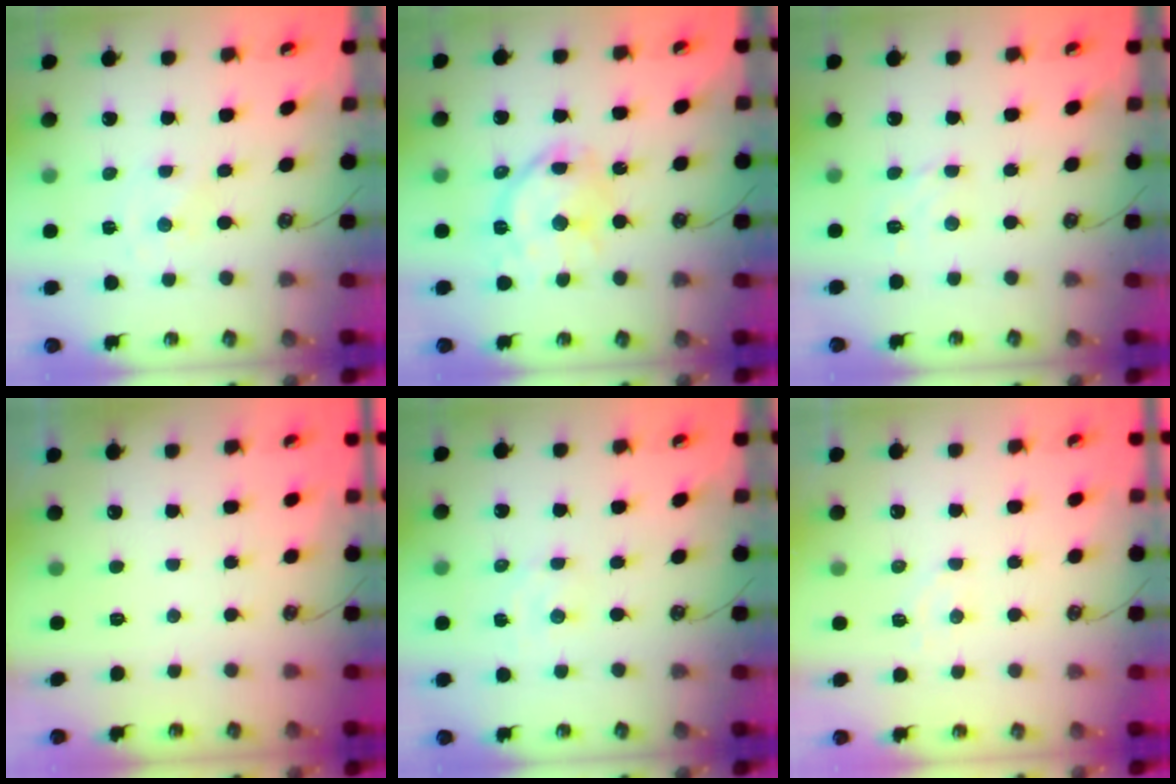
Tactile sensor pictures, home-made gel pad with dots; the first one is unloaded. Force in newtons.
{"total": 13.0, "press": 12.9, "slide": 1.2}
{"total": 2.4, "press": 2.4, "slide": 0.3}
{"total": 0.0}
{"total": 2.8, "press": 2.7, "slide": 0.4}
{"total": 4.6, "press": 4.6, "slide": 0.7}